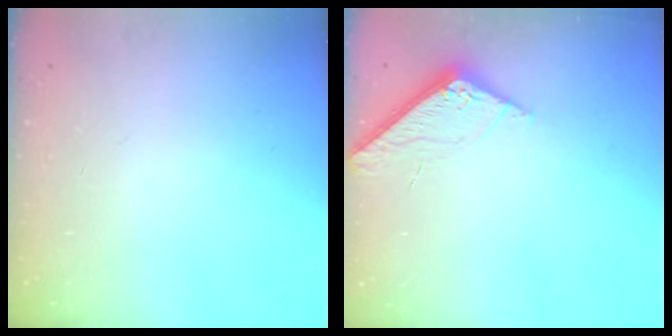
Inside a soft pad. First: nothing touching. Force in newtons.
{"total": 6.8, "press": 6.8, "slide": 0.4}